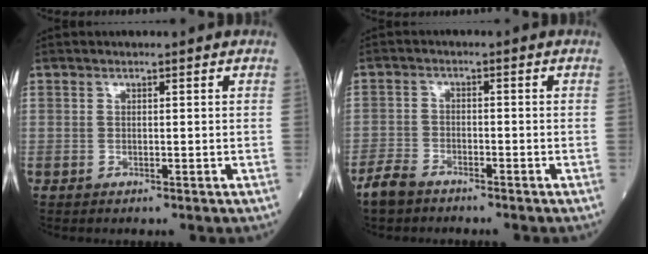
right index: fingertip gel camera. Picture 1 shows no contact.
{"total": 3.9, "force": [-3.4, 1.3, 1.5], "torque": [-0.038, -0.003, -0.065]}